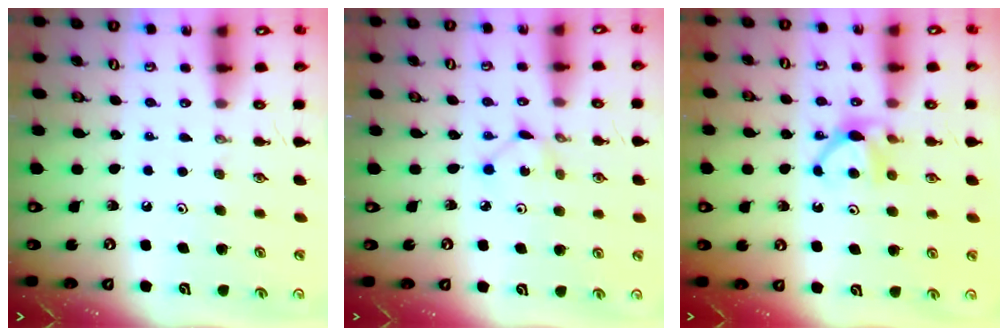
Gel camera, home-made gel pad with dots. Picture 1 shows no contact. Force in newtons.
{"total": 2.0, "press": 2.0, "slide": 0.3}
{"total": 5.4, "press": 5.3, "slide": 0.7}